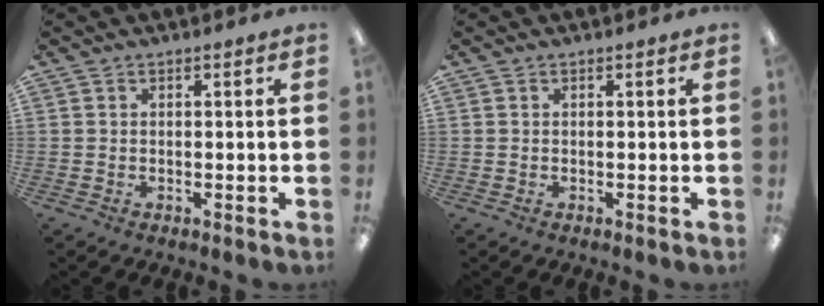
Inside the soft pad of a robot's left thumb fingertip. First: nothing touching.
{"total": 0.0}